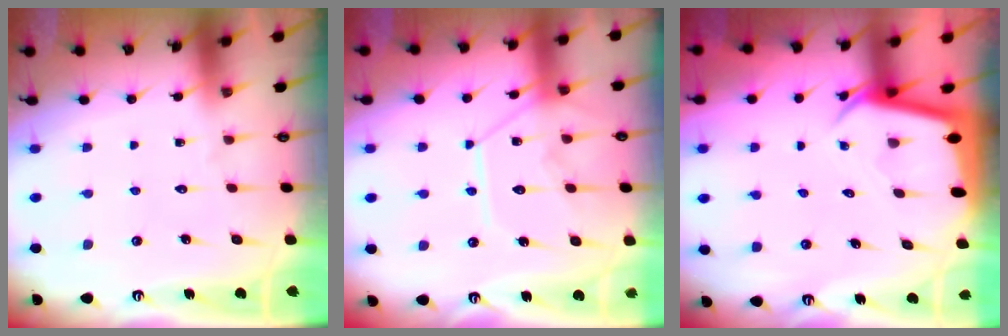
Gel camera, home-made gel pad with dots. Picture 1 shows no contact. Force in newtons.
{"total": 13.8, "press": 13.8, "slide": 1.5}
{"total": 2.8, "press": 2.8, "slide": 0.3}